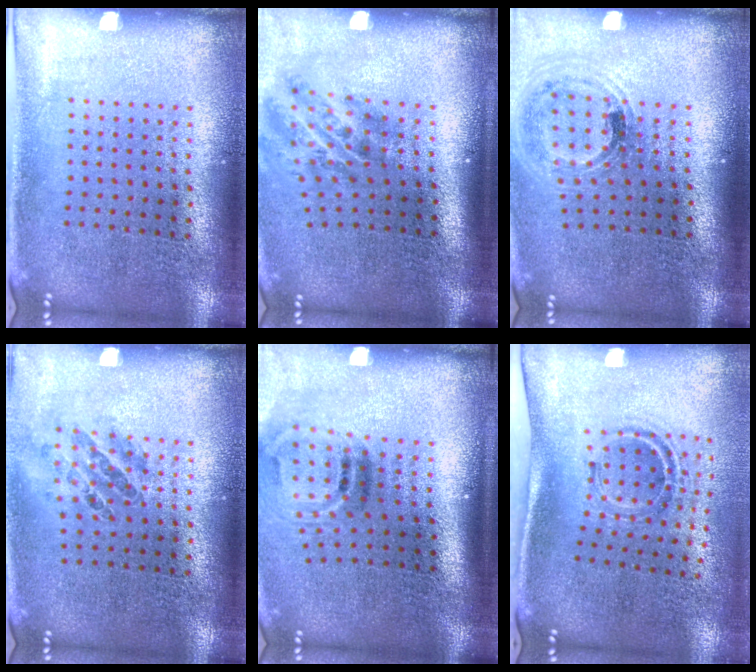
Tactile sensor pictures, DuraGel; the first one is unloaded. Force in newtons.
{"total": 2.1, "press": 1.3, "slide": 1.6}
{"total": 1.0, "press": 1.0, "slide": 0.3}
{"total": 0.9, "press": 0.9, "slide": 0.3}
{"total": 2.1, "press": 1.3, "slide": 1.7}
{"total": 1.1, "press": 1.0, "slide": 0.5}